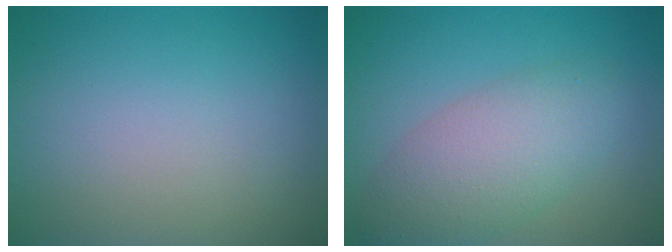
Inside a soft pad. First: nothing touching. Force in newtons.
{"total": 4.4, "press": 4.4, "slide": 0.2}